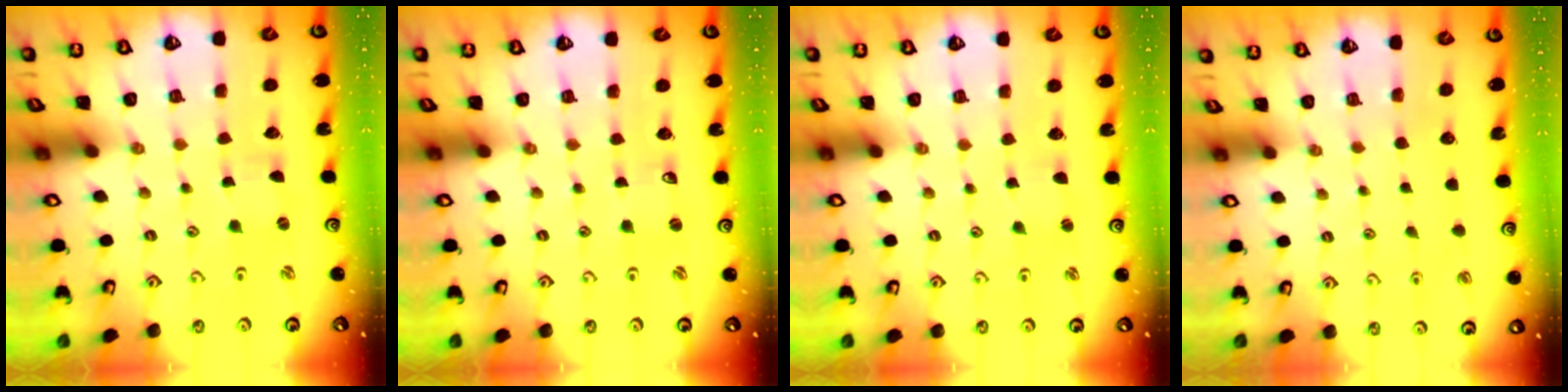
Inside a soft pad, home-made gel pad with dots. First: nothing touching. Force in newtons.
{"total": 1.4, "press": 1.4, "slide": 0.0}
{"total": 2.1, "press": 2.0, "slide": 0.3}
{"total": 0.0}